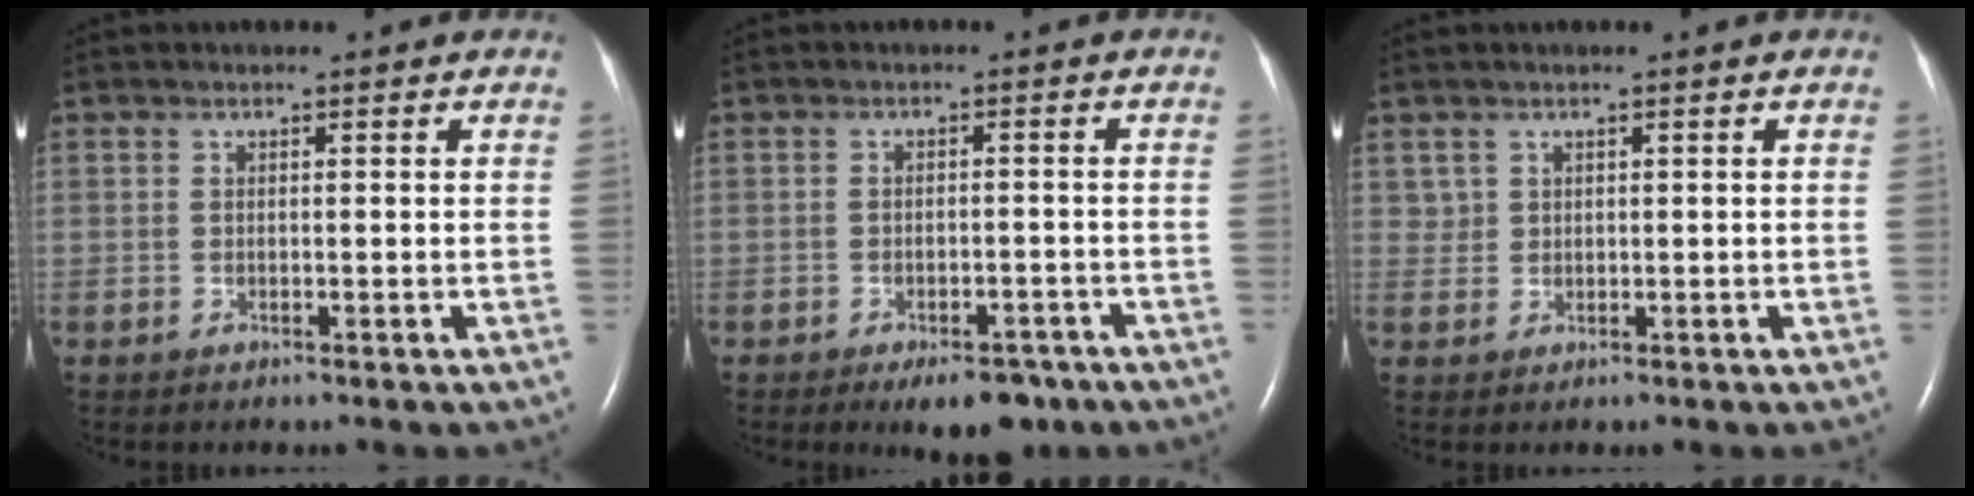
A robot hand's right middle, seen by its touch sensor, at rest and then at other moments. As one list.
[{"total": 6.3, "force": [-4.4, 2.8, 3.4], "torque": [-0.039, 0.001, -0.059]}, {"total": 1.3, "force": [0.7, 1.2, -0.1], "torque": [0.012, 0.007, 0.009]}]